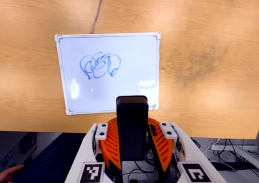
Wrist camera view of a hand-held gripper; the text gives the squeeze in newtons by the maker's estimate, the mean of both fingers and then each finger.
{"total": 6.0, "left": 5.2, "right": 6.7}